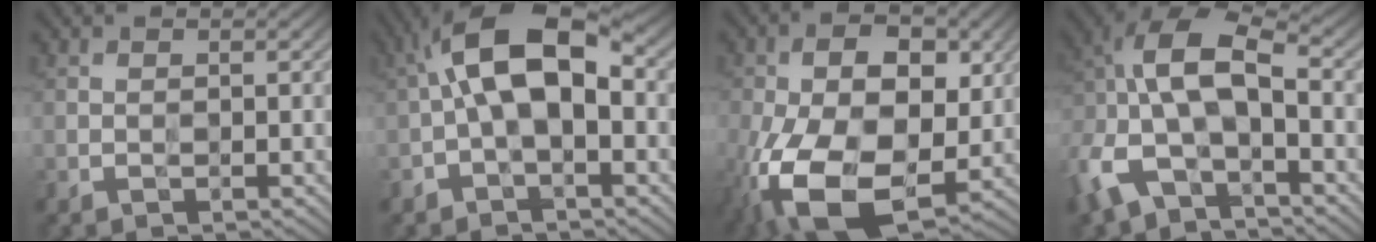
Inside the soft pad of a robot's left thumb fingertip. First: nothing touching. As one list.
[{"total": 10.9, "force": [0.6, 5.4, 9.5], "torque": [-0.166, 0.030, -0.001]}, {"total": 16.6, "force": [-3.0, 9.8, 13.1], "torque": [-0.260, -0.021, -0.054]}, {"total": 12.5, "force": [-3.3, 6.7, 10.0], "torque": [-0.225, 0.005, -0.070]}]